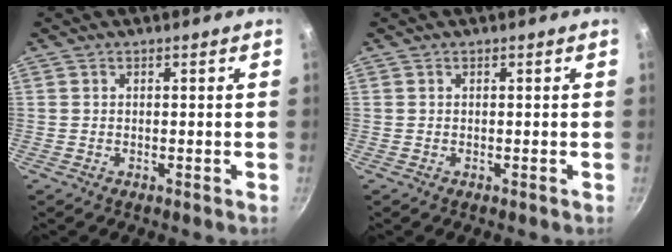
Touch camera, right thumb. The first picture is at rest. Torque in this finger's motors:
{"motor_torque": [0.00, 0.00, -0.04, 0.03, 0.00]}